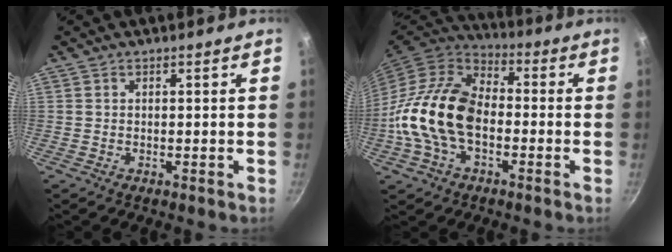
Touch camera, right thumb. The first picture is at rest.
{"total": 18.4, "force": [-2.7, 11.8, 13.8], "torque": [-0.234, 0.035, -0.066]}